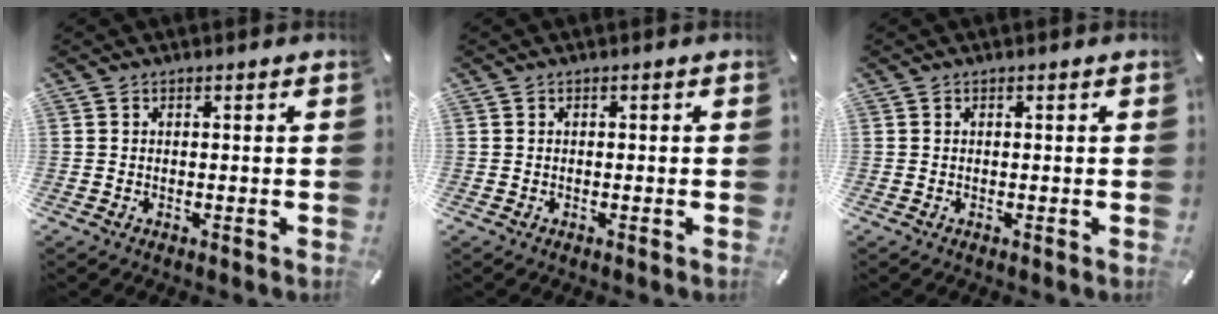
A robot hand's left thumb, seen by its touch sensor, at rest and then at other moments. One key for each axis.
{"total": 0.0}
{"total": 0.0}